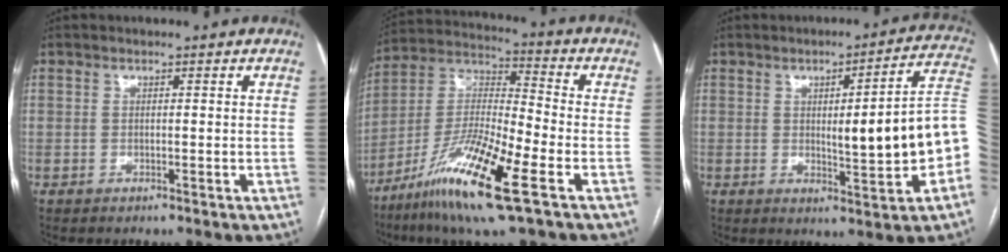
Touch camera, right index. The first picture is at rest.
{"total": 17.5, "force": [-8.8, 1.5, 15.1], "torque": [-0.314, -0.029, -0.164]}
{"total": 12.9, "force": [-1.4, 1.3, 12.7], "torque": [-0.155, 0.015, -0.015]}